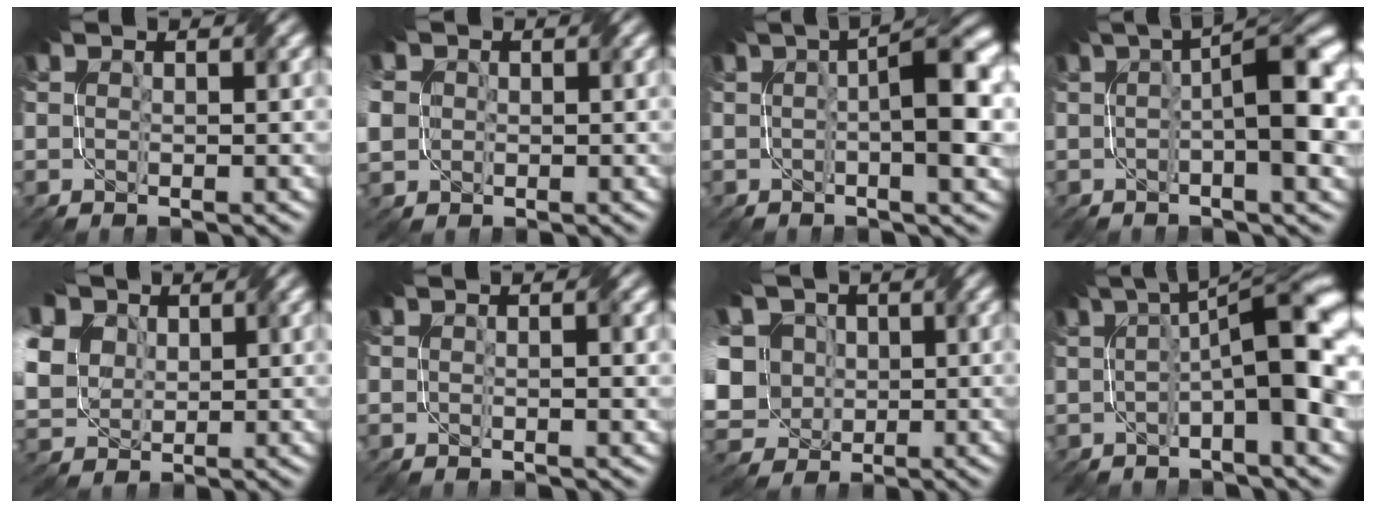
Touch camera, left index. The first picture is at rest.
{"total": 4.7, "force": [0.4, 4.2, 1.9], "torque": [-0.065, 0.015, 0.000]}
{"total": 6.5, "force": [0.6, 1.5, 6.3], "torque": [-0.086, 0.016, 0.003]}
{"total": 7.6, "force": [0.4, 1.8, 7.4], "torque": [-0.097, 0.020, -0.001]}
{"total": 13.3, "force": [5.0, 10.3, 6.7], "torque": [-0.166, 0.032, 0.077]}
{"total": 0.6, "force": [0.0, 0.1, 0.6], "torque": [-0.011, 0.002, -0.003]}
{"total": 13.4, "force": [2.7, 11.0, 7.1], "torque": [-0.172, 0.029, 0.012]}
{"total": 9.7, "force": [0.1, 2.2, 9.5], "torque": [-0.126, 0.022, -0.005]}